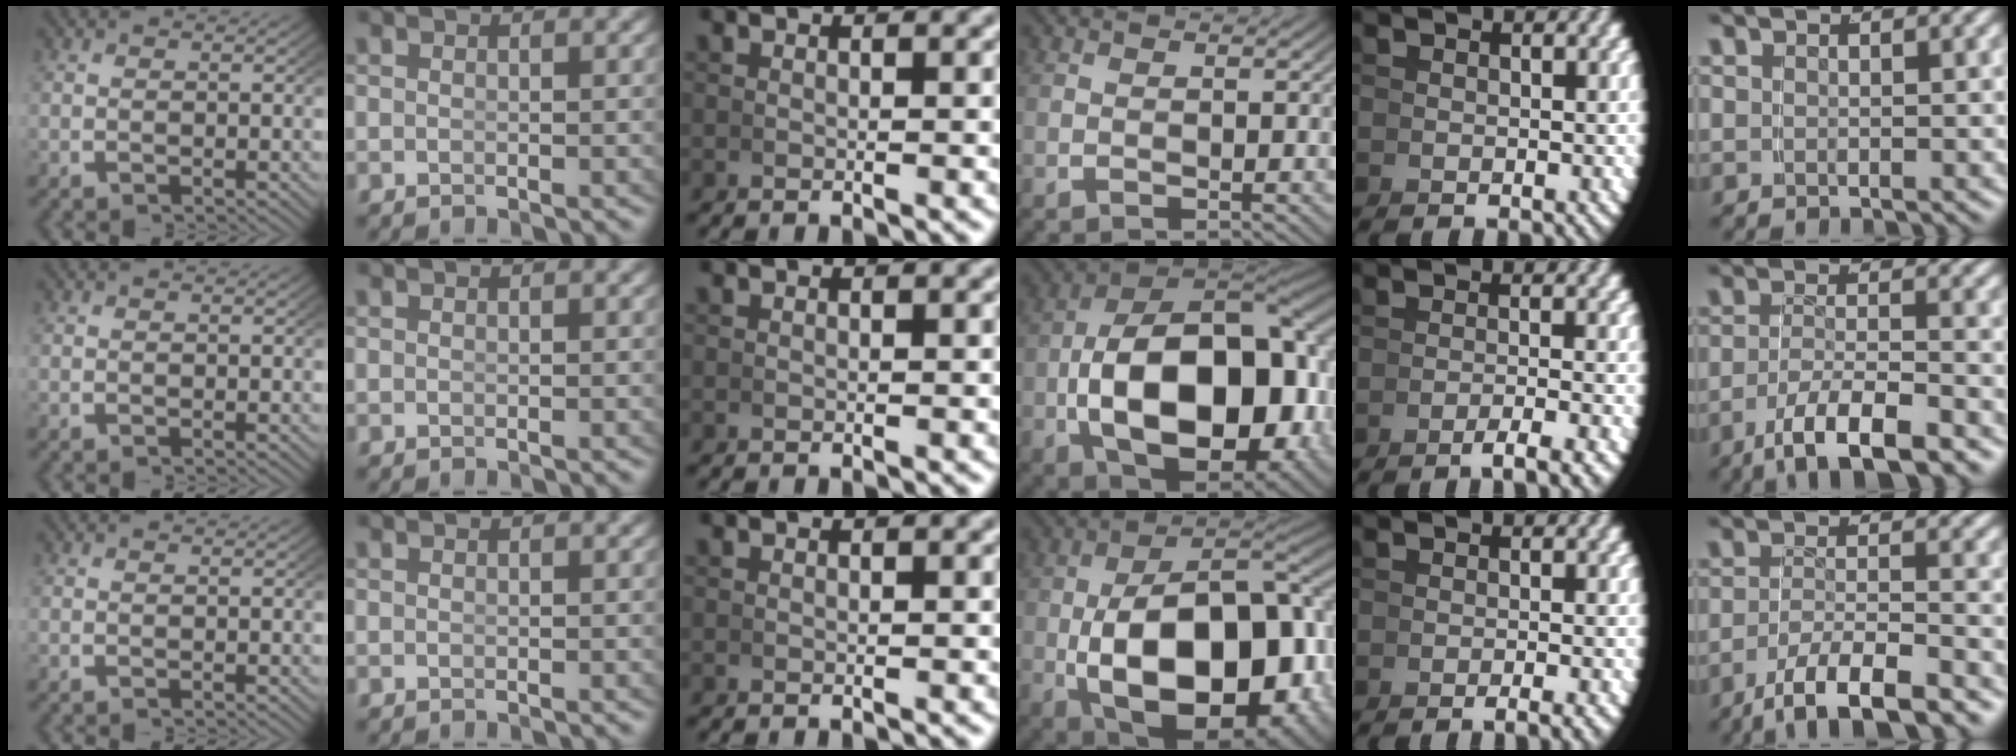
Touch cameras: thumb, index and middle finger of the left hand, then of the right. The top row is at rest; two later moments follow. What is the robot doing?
{"motion": "grasp_and_lifting", "object": "photo album"}